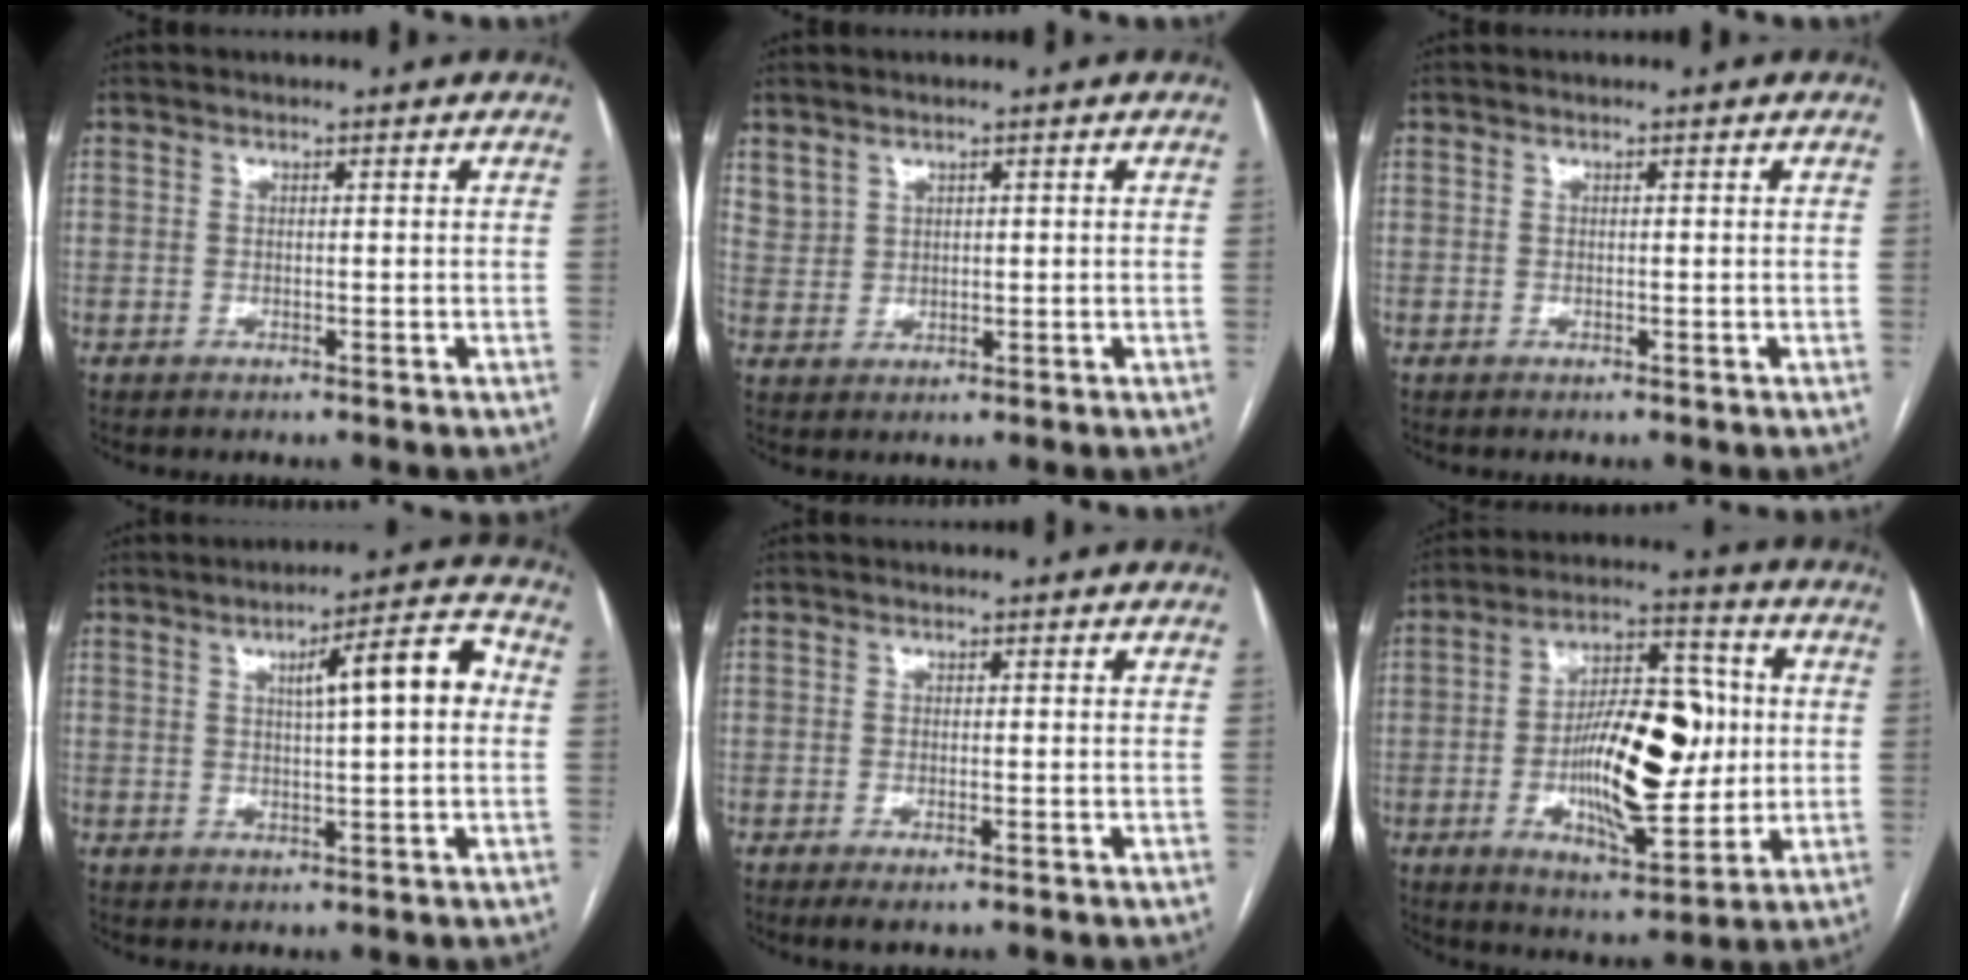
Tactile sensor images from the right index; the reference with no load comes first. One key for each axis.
{"total": 3.0, "fx": 2.1, "fy": 2.0, "fz": 0.5, "tx": -0.009, "ty": 0.006, "tz": 0.049}
{"total": 0.0}
{"total": 8.9, "fx": 1.8, "fy": 1.1, "fz": 8.6, "tx": -0.124, "ty": 0.021, "tz": 0.023}
{"total": 2.0, "fx": -1.1, "fy": 0.4, "fz": 1.7, "tx": -0.027, "ty": -0.004, "tz": -0.013}
{"total": 18.0, "fx": -0.8, "fy": 6.5, "fz": 16.8, "tx": -0.284, "ty": 0.014, "tz": -0.010}